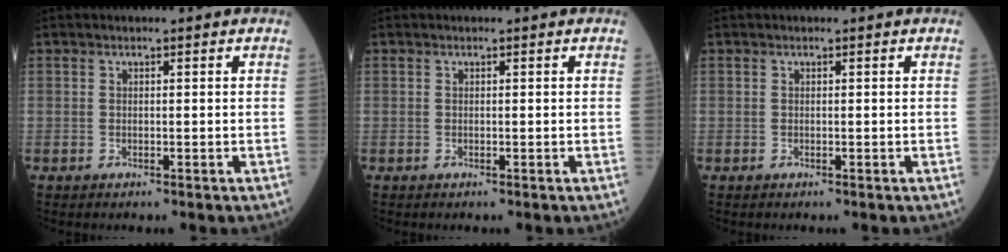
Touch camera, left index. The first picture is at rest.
{"total": 0.0}
{"total": 0.0}